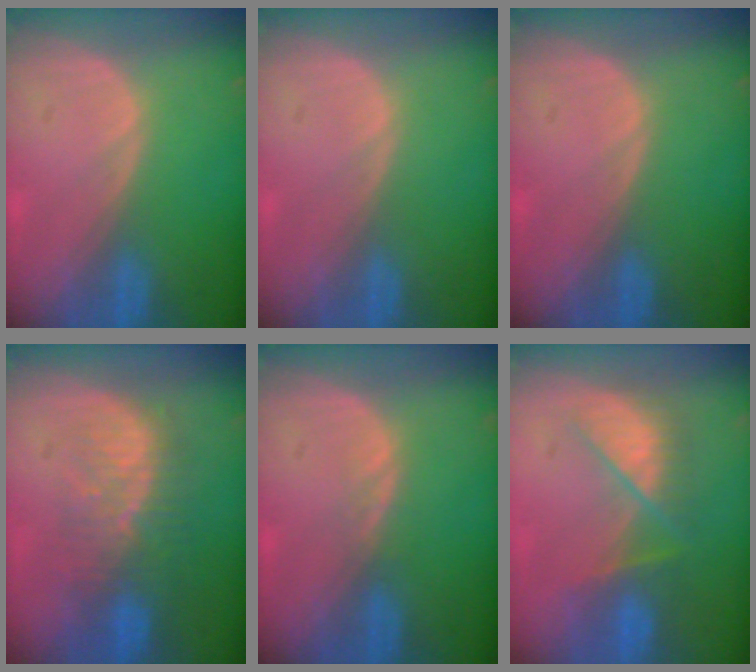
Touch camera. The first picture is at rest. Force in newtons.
{"total": 0.0}
{"total": 0.0}
{"total": 9.7, "press": 8.5, "slide": 4.8}
{"total": 1.1, "press": 1.0, "slide": 0.2}
{"total": 7.1, "press": 7.0, "slide": 1.3}